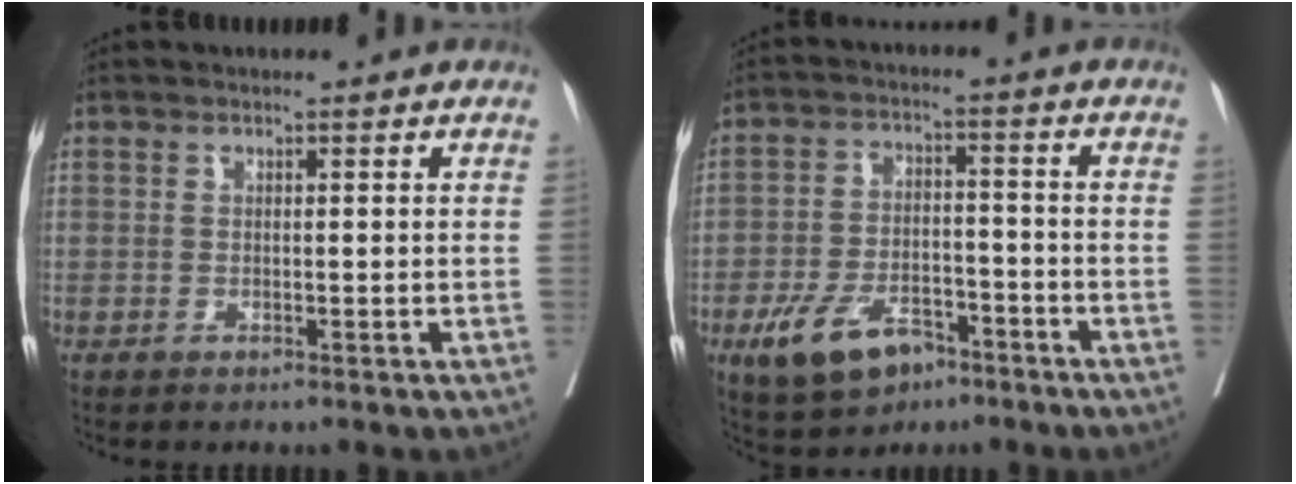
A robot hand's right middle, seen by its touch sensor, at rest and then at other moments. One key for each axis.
{"total": 9.8, "fx": -5.8, "fy": 5.1, "fz": 6.1, "tx": -0.120, "ty": 0.001, "tz": -0.095}